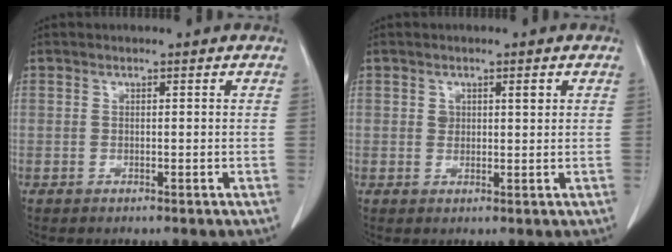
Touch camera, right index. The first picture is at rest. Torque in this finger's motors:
{"motor_torque": [0.00, 0.03, 0.01, 0.00]}